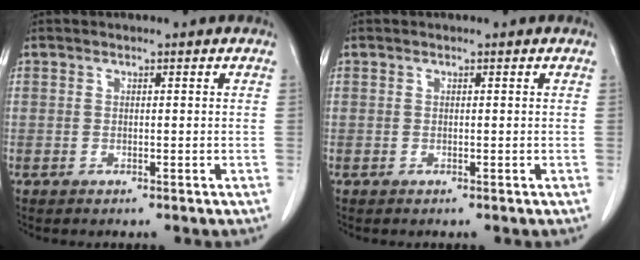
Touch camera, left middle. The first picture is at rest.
{"total": 0.0}